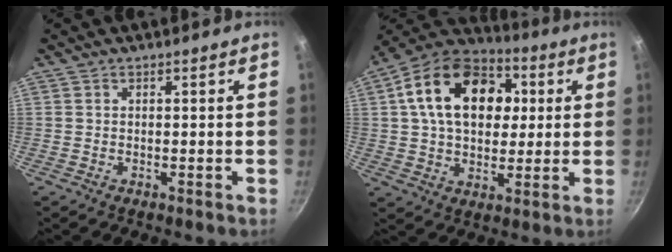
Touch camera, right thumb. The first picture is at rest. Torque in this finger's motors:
{"motor_torque": [0.85, 4.02, 1.85, 0.25, 0.23]}